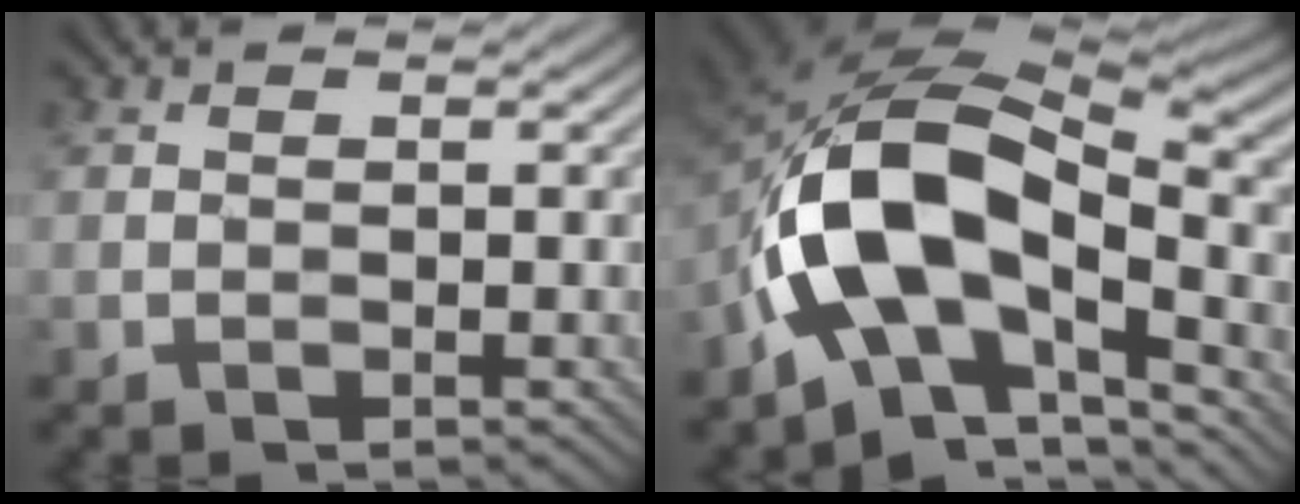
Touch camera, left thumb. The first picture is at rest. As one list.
[{"total": 15.2, "force": [-4.0, 8.5, 11.9], "torque": [-0.215, 0.001, -0.085]}]